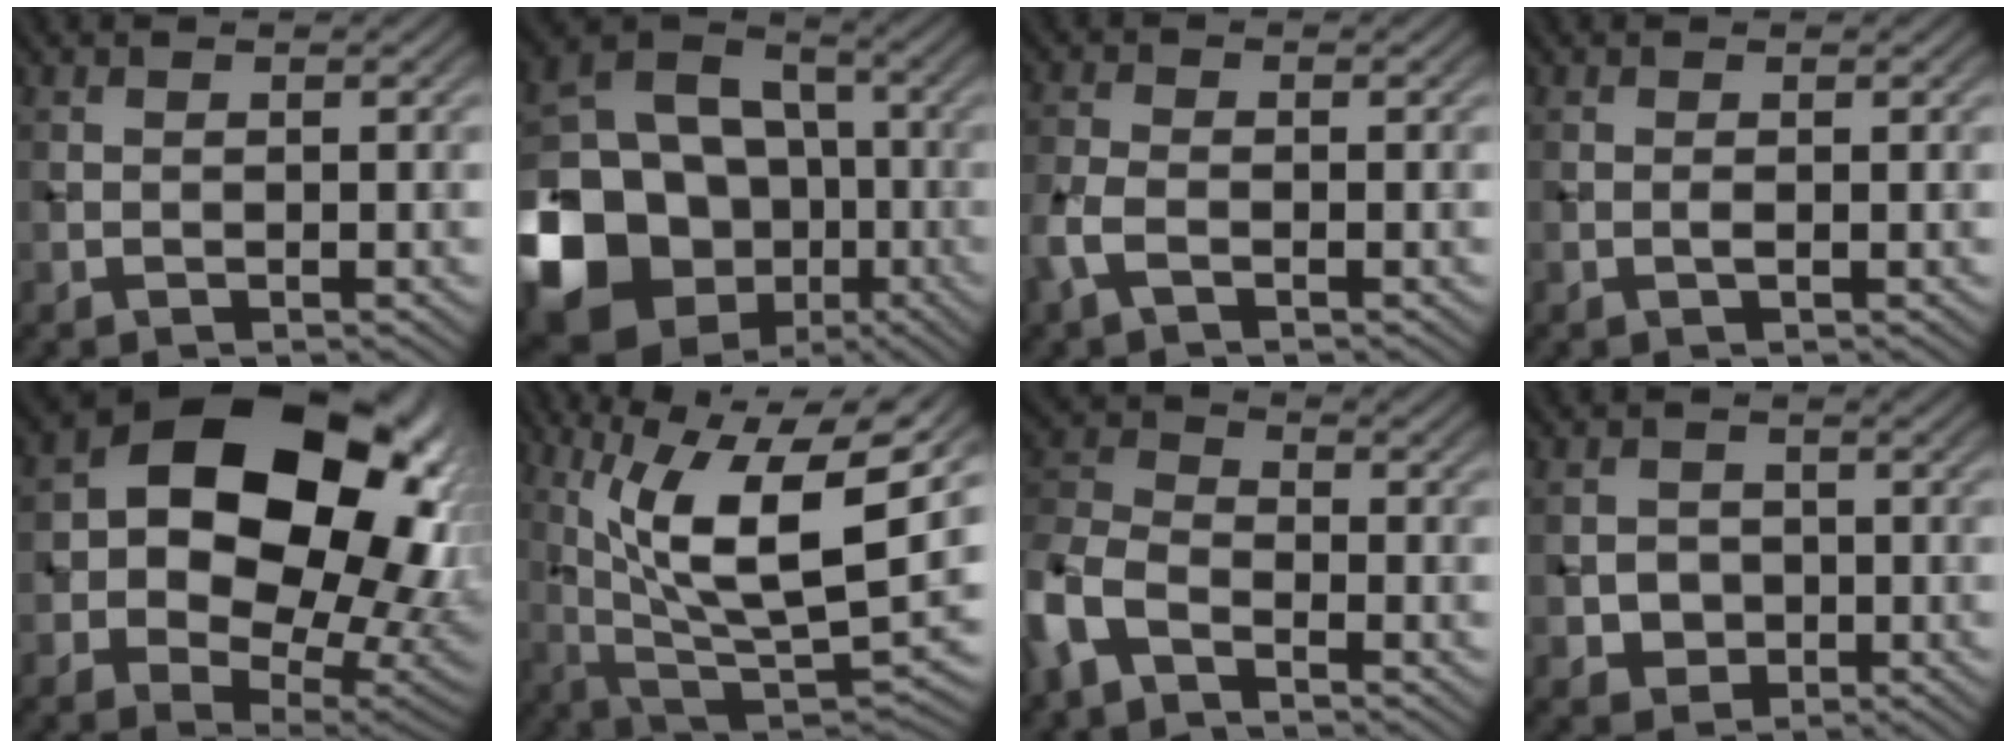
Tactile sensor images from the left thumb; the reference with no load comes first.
{"total": 19.2, "force": [-5.8, 15.7, 9.5], "torque": [-0.220, -0.036, -0.116]}
{"total": 3.4, "force": [-1.6, 1.6, 2.5], "torque": [-0.069, -0.002, -0.041]}
{"total": 0.6, "force": [0.0, -0.2, 0.5], "torque": [-0.013, 0.002, -0.002]}
{"total": 18.8, "force": [3.6, 12.8, 13.4], "torque": [-0.218, -0.020, 0.079]}
{"total": 15.5, "force": [5.2, 4.8, 13.8], "torque": [-0.262, 0.001, 0.104]}
{"total": 6.4, "force": [-3.9, 3.3, 3.9], "torque": [-0.100, 0.000, -0.100]}
{"total": 2.7, "force": [-0.7, 2.4, 1.0], "torque": [-0.017, 0.000, -0.016]}